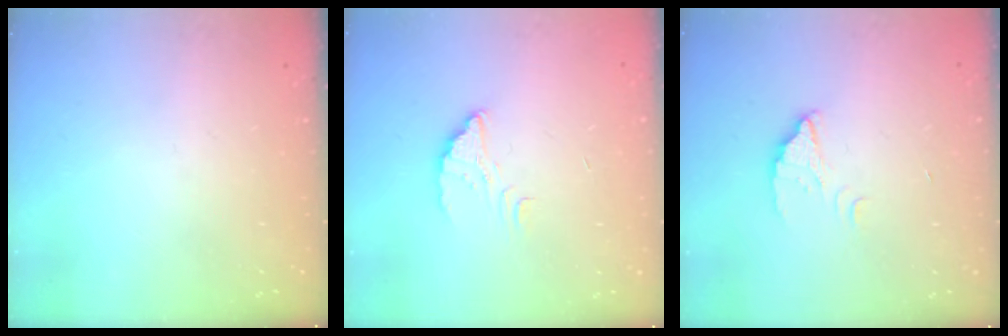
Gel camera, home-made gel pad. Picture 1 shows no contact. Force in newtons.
{"total": 2.2, "press": 2.2, "slide": 0.1}
{"total": 2.1, "press": 2.1, "slide": 0.1}